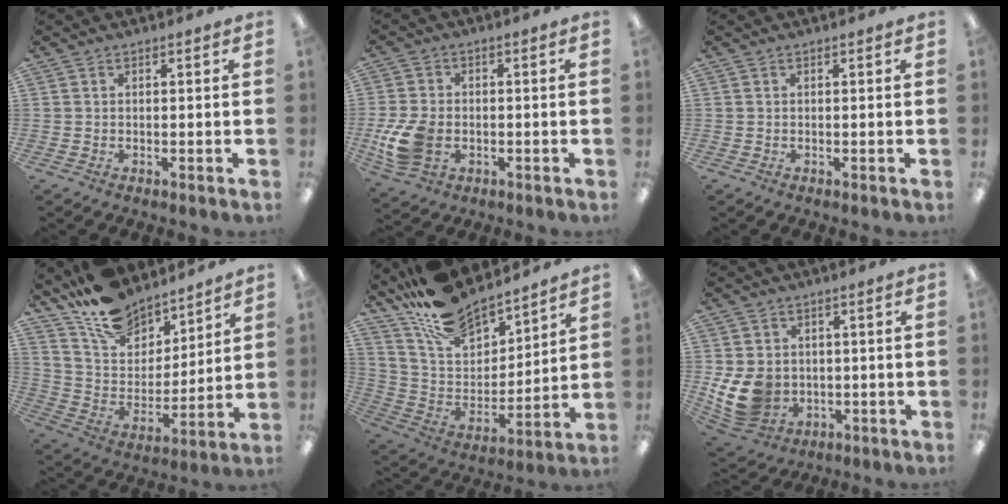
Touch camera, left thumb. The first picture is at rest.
{"total": 10.0, "force": [-2.4, 7.2, 6.6], "torque": [-0.141, 0.003, -0.040]}
{"total": 0.0}
{"total": 15.4, "force": [12.9, 7.3, 3.9], "torque": [-0.099, -0.091, 0.245]}
{"total": 16.8, "force": [14.9, 5.9, 4.9], "torque": [-0.123, -0.108, 0.275]}
{"total": 10.8, "force": [-0.9, 9.1, 5.7], "torque": [-0.144, -0.002, -0.010]}